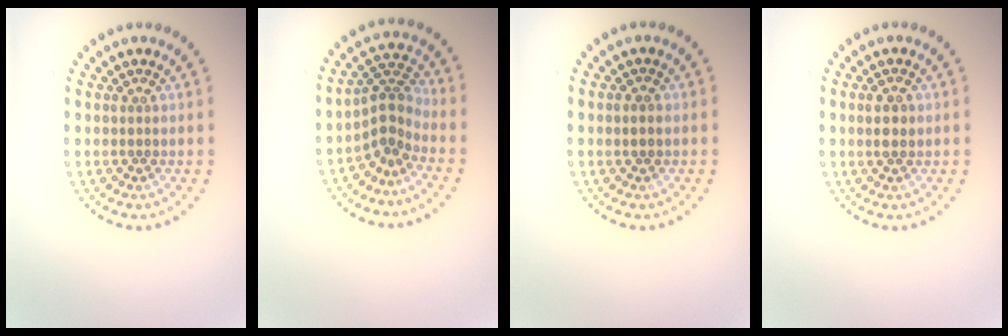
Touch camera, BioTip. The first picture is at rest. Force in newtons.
{"total": 2.9, "press": 1.9, "slide": 2.2}
{"total": 0.7, "press": 0.6, "slide": 0.3}
{"total": 1.5, "press": 1.5, "slide": 0.2}